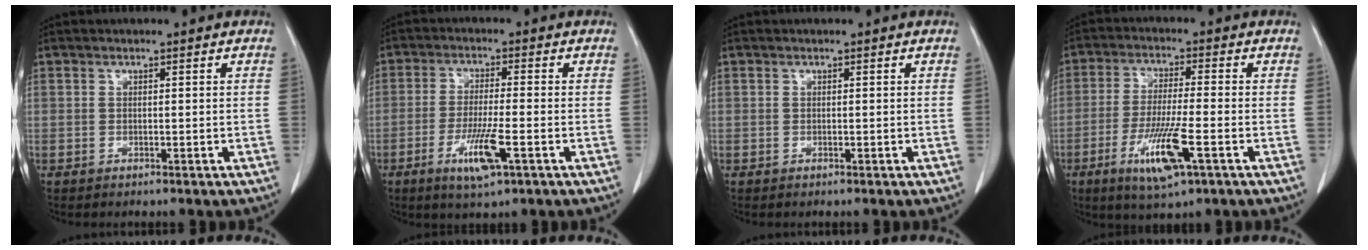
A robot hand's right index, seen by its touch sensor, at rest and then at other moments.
{"total": 7.3, "force": [-3.1, 0.6, 6.5], "torque": [-0.126, -0.016, -0.053]}
{"total": 0.0}
{"total": 9.8, "force": [-4.2, 0.9, 8.9], "torque": [-0.171, -0.021, -0.072]}